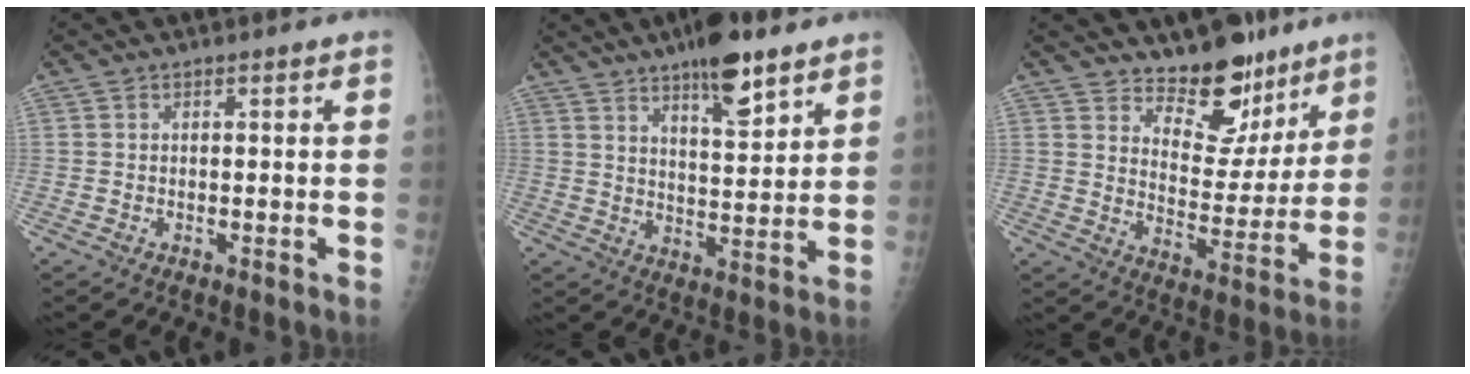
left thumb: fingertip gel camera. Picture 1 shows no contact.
{"total": 11.1, "force": [7.5, 3.2, 7.6], "torque": [-0.103, -0.041, 0.118]}
{"total": 12.7, "force": [10.0, 6.2, 4.6], "torque": [-0.015, -0.077, 0.161]}